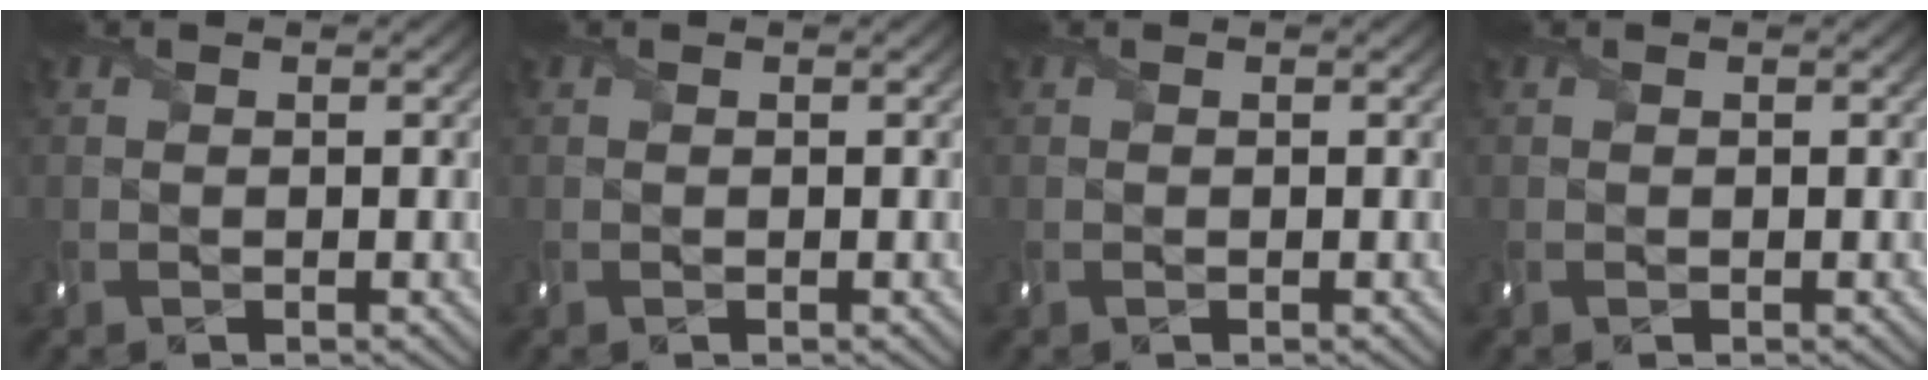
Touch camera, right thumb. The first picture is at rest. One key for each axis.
{"total": 0.0}
{"total": 0.0}
{"total": 0.0}